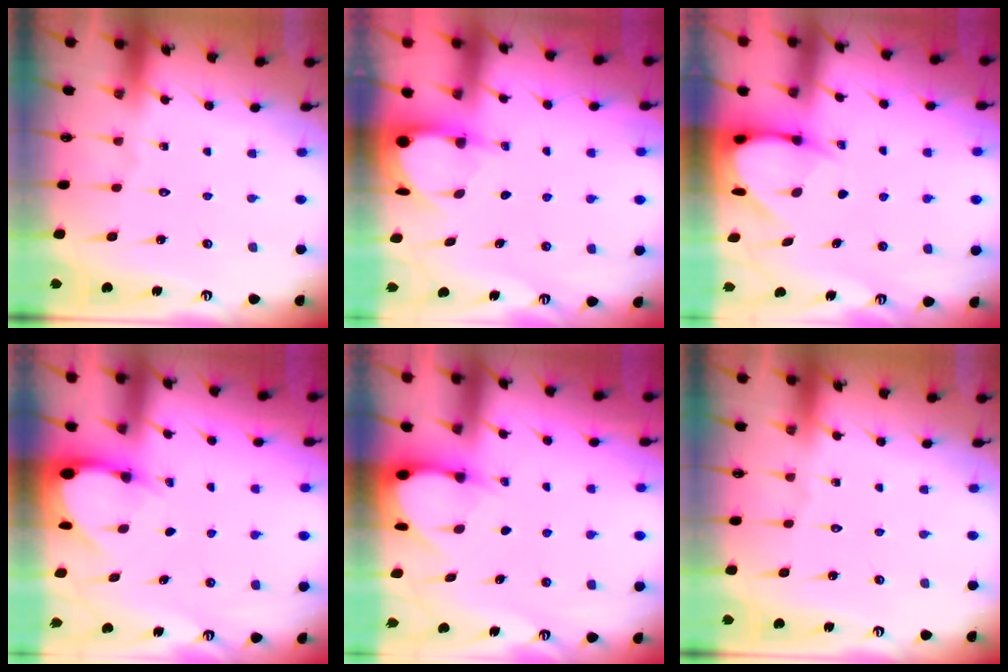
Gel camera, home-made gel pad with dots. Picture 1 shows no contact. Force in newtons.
{"total": 3.9, "press": 3.9, "slide": 0.3}
{"total": 5.1, "press": 5.1, "slide": 0.7}
{"total": 3.6, "press": 3.5, "slide": 0.4}
{"total": 3.2, "press": 3.2, "slide": 0.5}
{"total": 0.0}